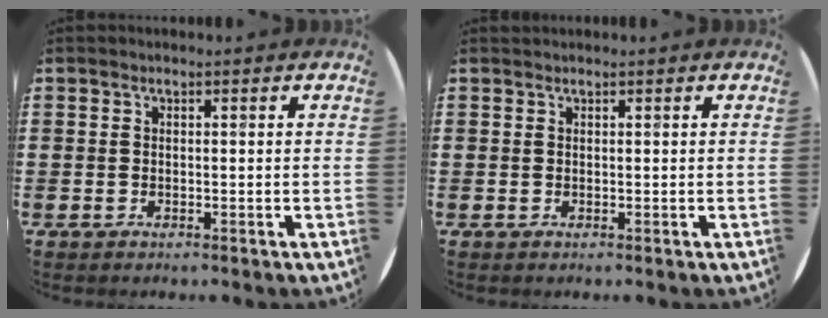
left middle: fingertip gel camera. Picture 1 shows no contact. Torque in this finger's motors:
{"motor_torque": [0.14, -0.01, -0.02, 0.01]}